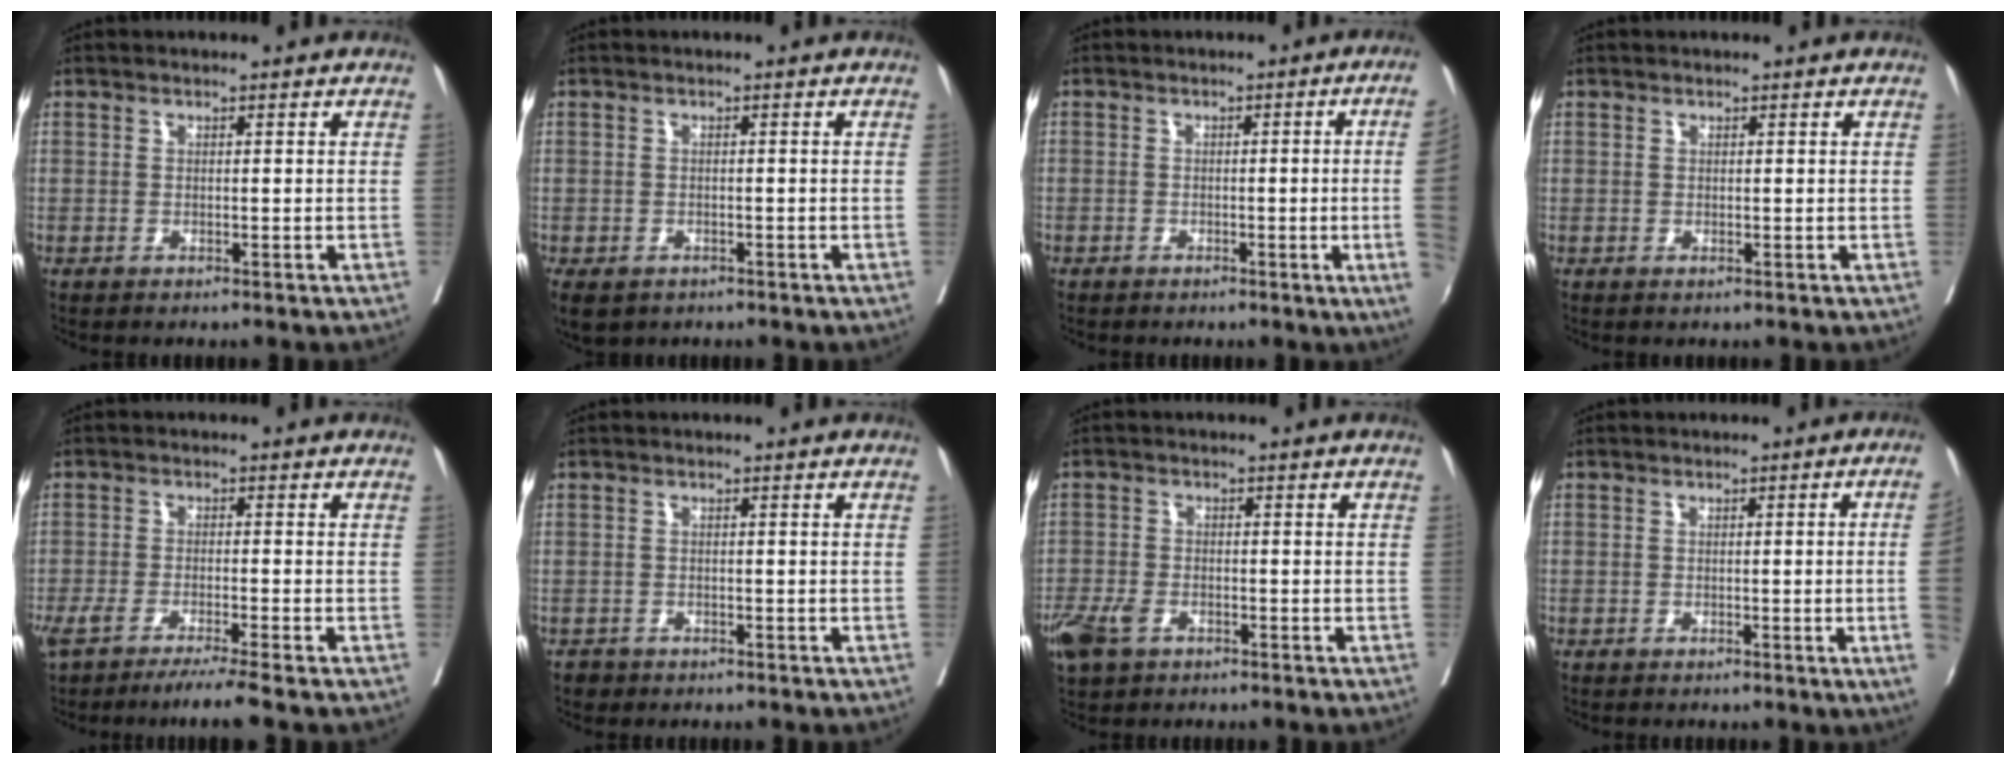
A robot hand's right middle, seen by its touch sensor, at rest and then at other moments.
{"total": 7.9, "force": [-4.5, 5.5, 3.4], "torque": [-0.090, -0.014, -0.059]}
{"total": 7.0, "force": [-1.1, -2.0, 6.6], "torque": [-0.063, -0.014, -0.019]}
{"total": 0.0}
{"total": 6.9, "force": [-5.4, -1.0, 4.0], "torque": [-0.055, -0.018, -0.089]}
{"total": 1.4, "force": [-1.0, 0.9, 0.0], "torque": [-0.005, 0.002, -0.017]}
{"total": 5.5, "force": [-3.3, 3.1, 3.2], "torque": [-0.068, -0.005, -0.062]}
{"total": 5.1, "force": [-0.8, -1.6, 4.8], "torque": [-0.049, -0.011, -0.010]}